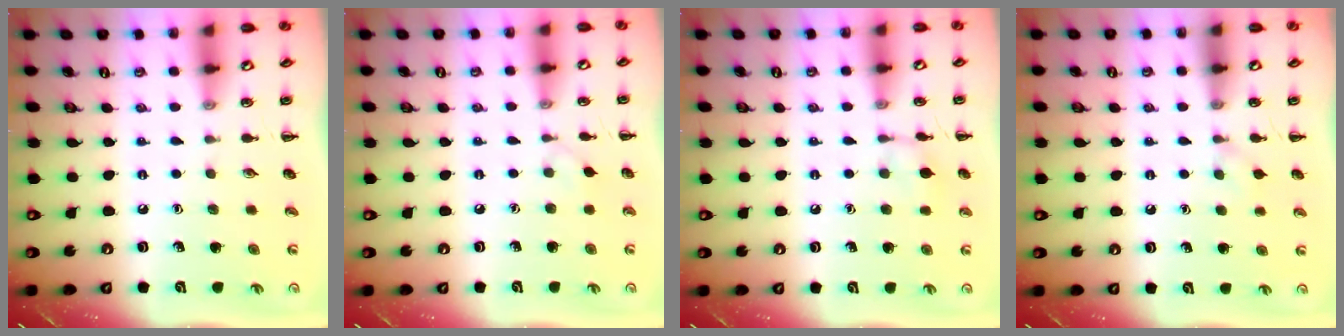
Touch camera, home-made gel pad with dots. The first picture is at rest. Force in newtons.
{"total": 3.0, "press": 2.8, "slide": 1.0}
{"total": 7.5, "press": 7.3, "slide": 1.7}
{"total": 4.6, "press": 4.4, "slide": 1.5}